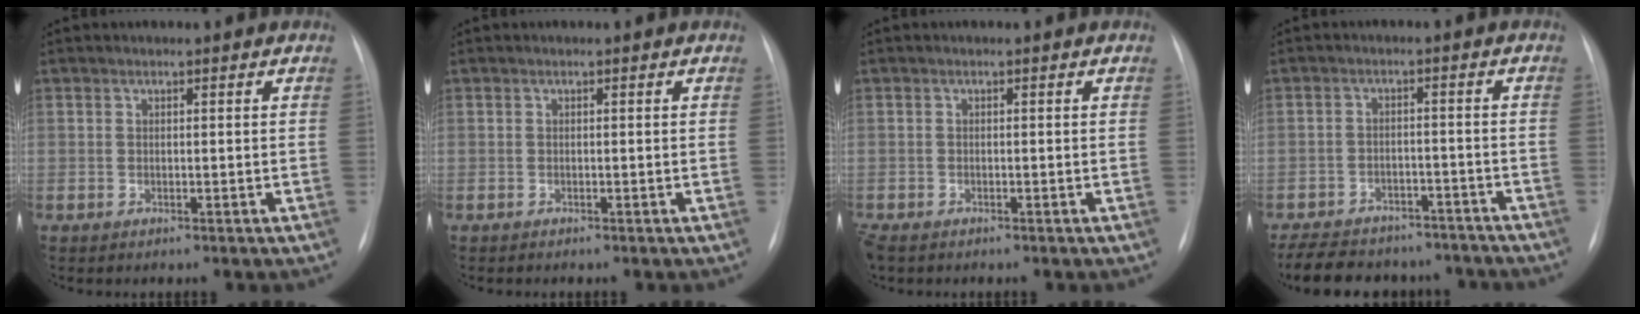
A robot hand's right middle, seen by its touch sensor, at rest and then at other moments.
{"total": 0.0}
{"total": 2.3, "force": [-1.8, 1.1, 1.1], "torque": [-0.024, -0.005, -0.027]}
{"total": 16.5, "force": [-14.2, 6.6, 5.3], "torque": [-0.125, 0.003, -0.187]}